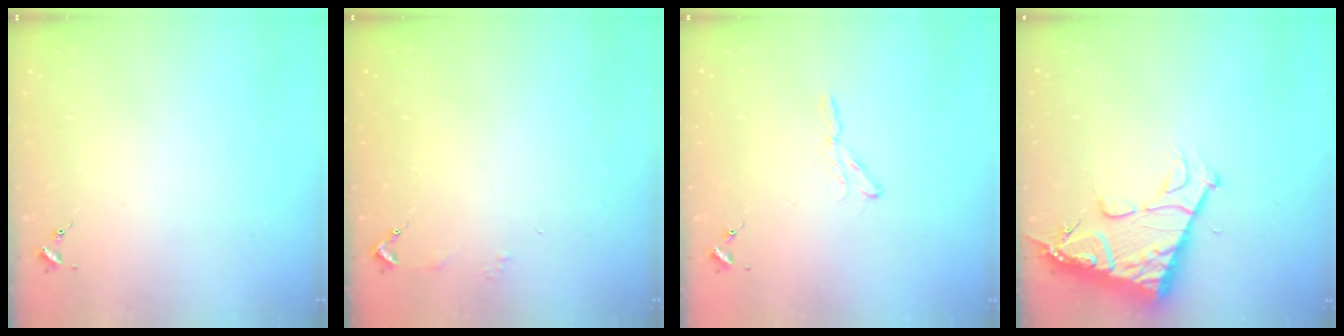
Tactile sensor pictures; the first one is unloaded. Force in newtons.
{"total": 2.9, "press": 2.8, "slide": 0.3}
{"total": 2.9, "press": 2.9, "slide": 0.3}
{"total": 13.0, "press": 12.9, "slide": 1.3}